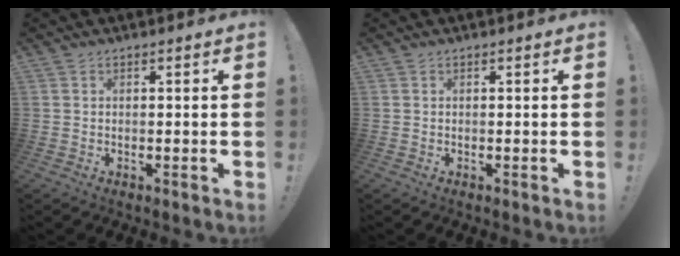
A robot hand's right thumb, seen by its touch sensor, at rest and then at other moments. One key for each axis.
{"total": 0.0}